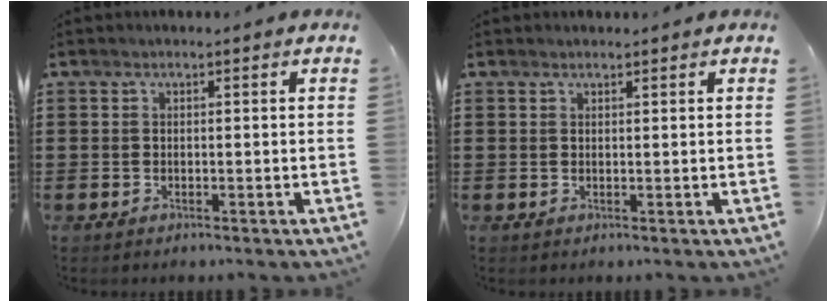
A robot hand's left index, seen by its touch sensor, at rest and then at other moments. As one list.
[{"total": 0.8, "force": [0.8, 0.2, 0.1], "torque": [-0.005, 0.000, 0.015]}]